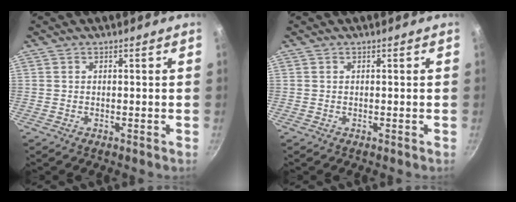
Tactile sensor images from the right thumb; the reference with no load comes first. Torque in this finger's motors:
{"motor_torque": [-0.01, 0.00, -0.01, -0.01, 0.00]}